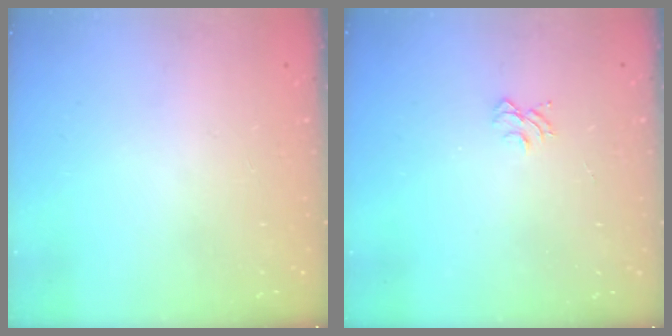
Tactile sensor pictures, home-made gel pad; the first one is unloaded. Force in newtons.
{"total": 5.1, "press": 5.1, "slide": 0.4}